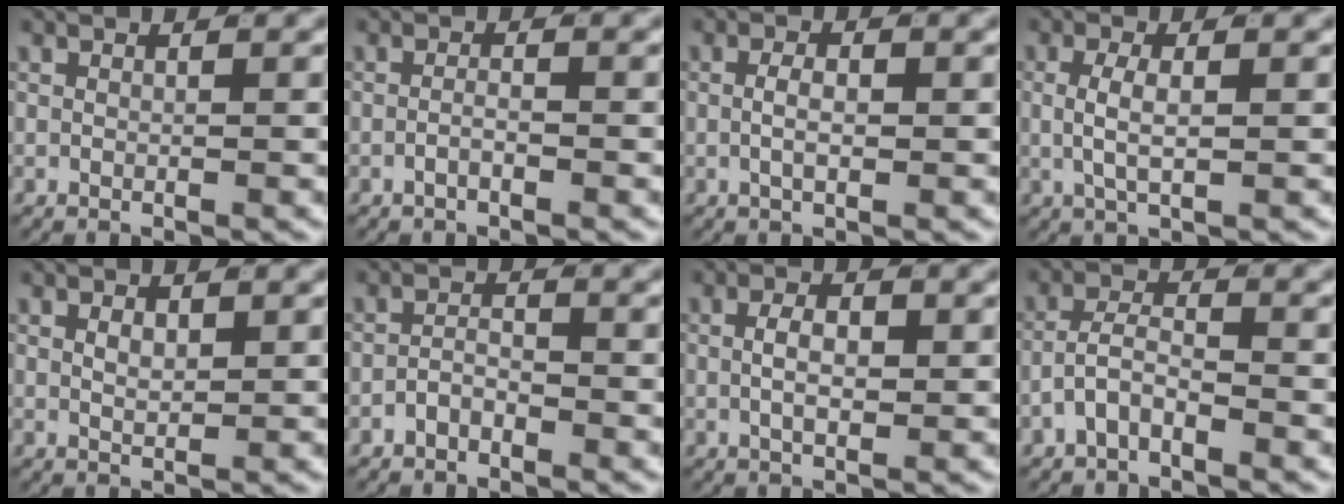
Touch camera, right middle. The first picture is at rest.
{"total": 1.3, "force": [-1.0, 0.1, 0.8], "torque": [-0.015, -0.003, -0.019]}
{"total": 1.9, "force": [-0.4, 0.6, 1.8], "torque": [-0.025, -0.003, -0.007]}
{"total": 2.7, "force": [0.3, 0.9, 2.6], "torque": [-0.053, -0.005, 0.009]}
{"total": 1.3, "force": [0.4, 0.5, 1.1], "torque": [-0.020, -0.012, 0.016]}
{"total": 1.8, "force": [-1.5, 0.8, 0.7], "torque": [-0.003, 0.001, -0.032]}
{"total": 2.8, "force": [-0.1, 1.1, 2.6], "torque": [-0.032, -0.002, -0.003]}
{"total": 2.8, "force": [-1.8, 1.3, 1.7], "torque": [-0.024, 0.001, -0.037]}